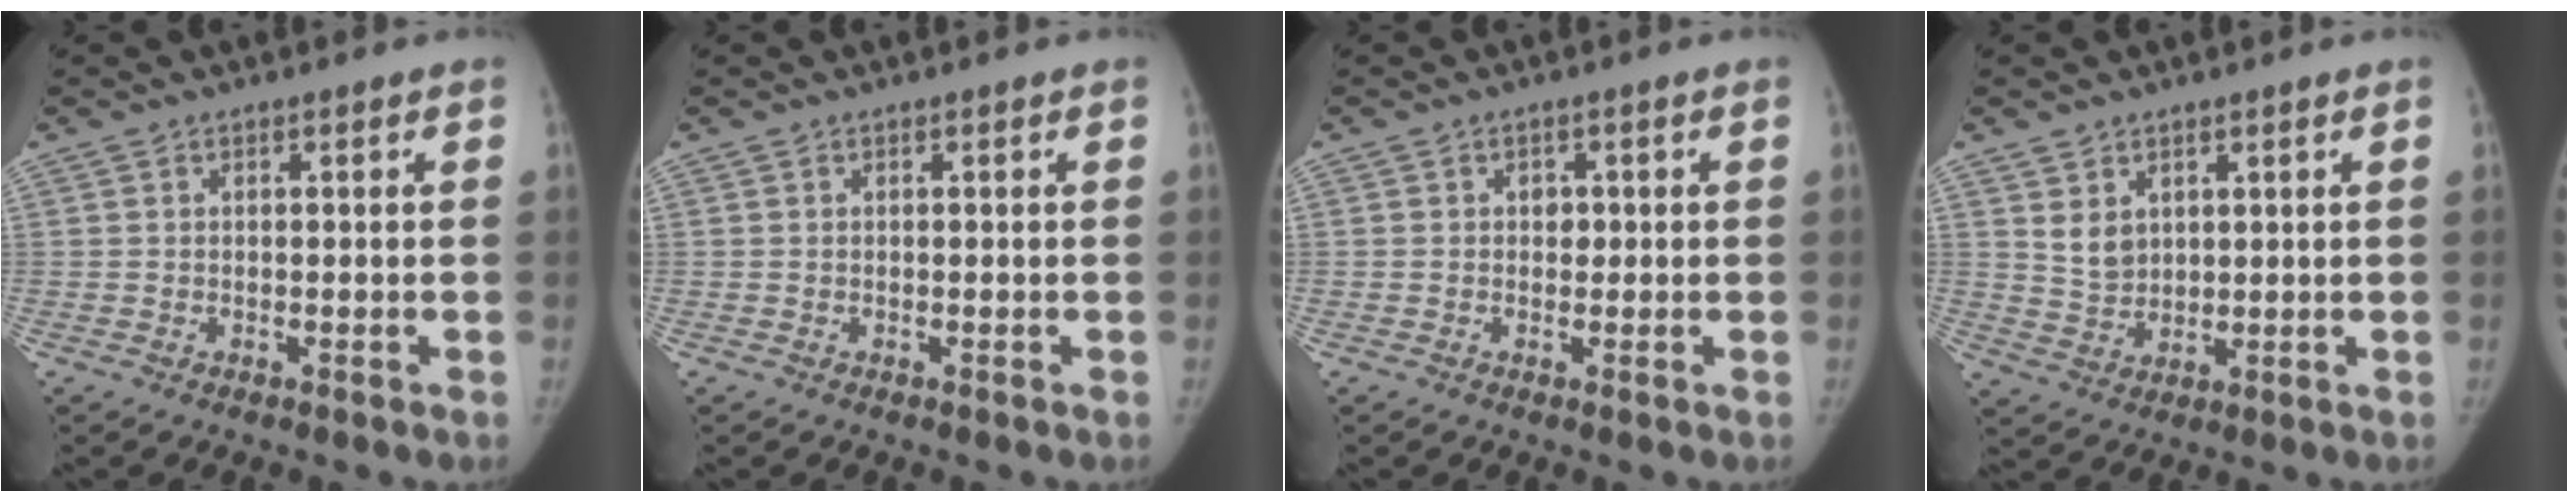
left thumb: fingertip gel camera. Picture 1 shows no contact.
{"total": 0.0}
{"total": 1.7, "force": [0.2, 1.4, 0.9], "torque": [0.001, 0.002, 0.000]}
{"total": 4.6, "force": [2.3, 3.4, 2.1], "torque": [-0.019, -0.024, 0.054]}